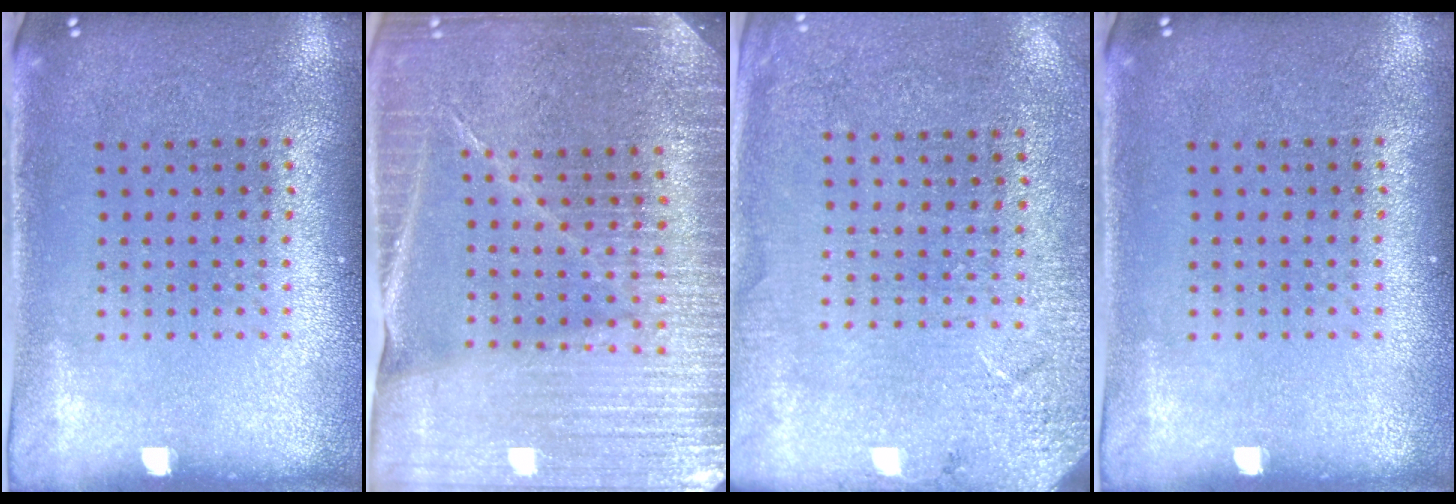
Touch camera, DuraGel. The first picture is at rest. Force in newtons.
{"total": 4.5, "press": 4.2, "slide": 1.6}
{"total": 2.6, "press": 2.6, "slide": 0.4}
{"total": 0.0}